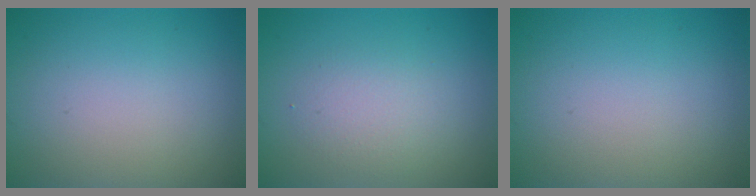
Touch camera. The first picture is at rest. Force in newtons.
{"total": 2.2, "press": 2.2, "slide": 0.1}
{"total": 0.0}